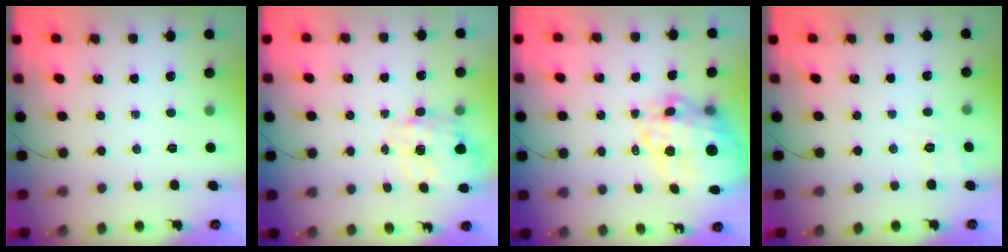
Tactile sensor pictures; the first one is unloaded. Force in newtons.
{"total": 2.5, "press": 2.3, "slide": 1.0}
{"total": 19.0, "press": 18.4, "slide": 4.6}
{"total": 2.5, "press": 1.3, "slide": 2.2}